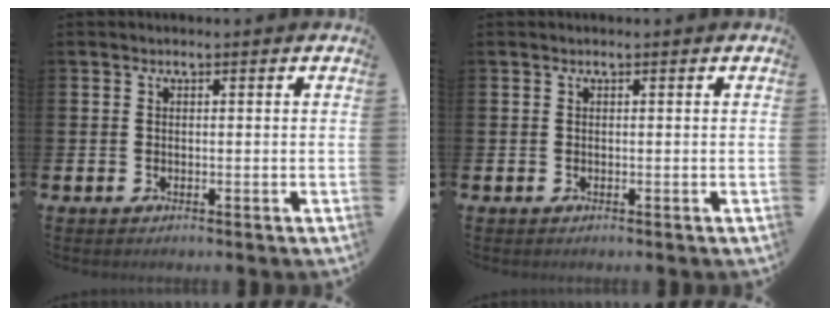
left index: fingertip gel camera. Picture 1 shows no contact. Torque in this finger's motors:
{"motor_torque": [0.00, 0.00, 0.01, -0.01]}